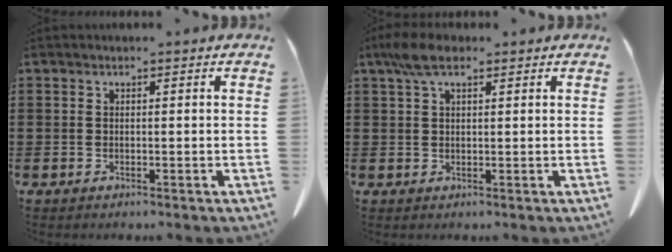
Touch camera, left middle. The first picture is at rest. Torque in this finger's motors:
{"motor_torque": [1.09, 0.44, 0.32, 0.10]}